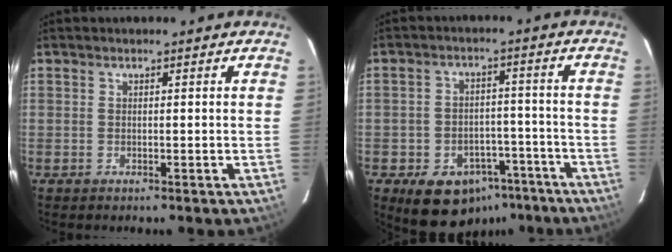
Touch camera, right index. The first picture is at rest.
{"total": 12.2, "force": [-7.6, 8.3, 4.6], "torque": [-0.094, 0.030, -0.076]}